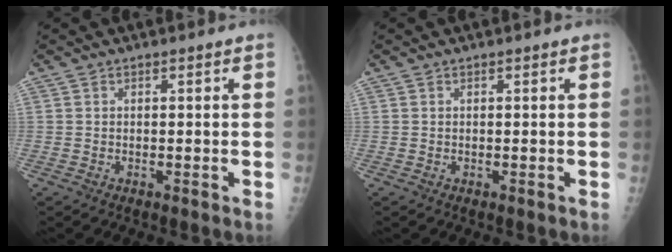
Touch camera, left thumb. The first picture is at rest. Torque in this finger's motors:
{"motor_torque": [-0.02, 0.03, 0.01, 0.02, 0.00]}